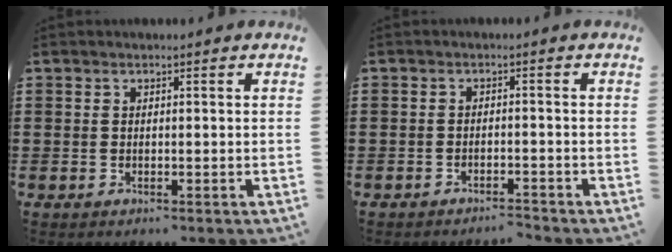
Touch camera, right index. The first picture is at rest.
{"total": 1.9, "force": [-1.9, 0.1, 0.0], "torque": [-0.006, 0.002, -0.039]}